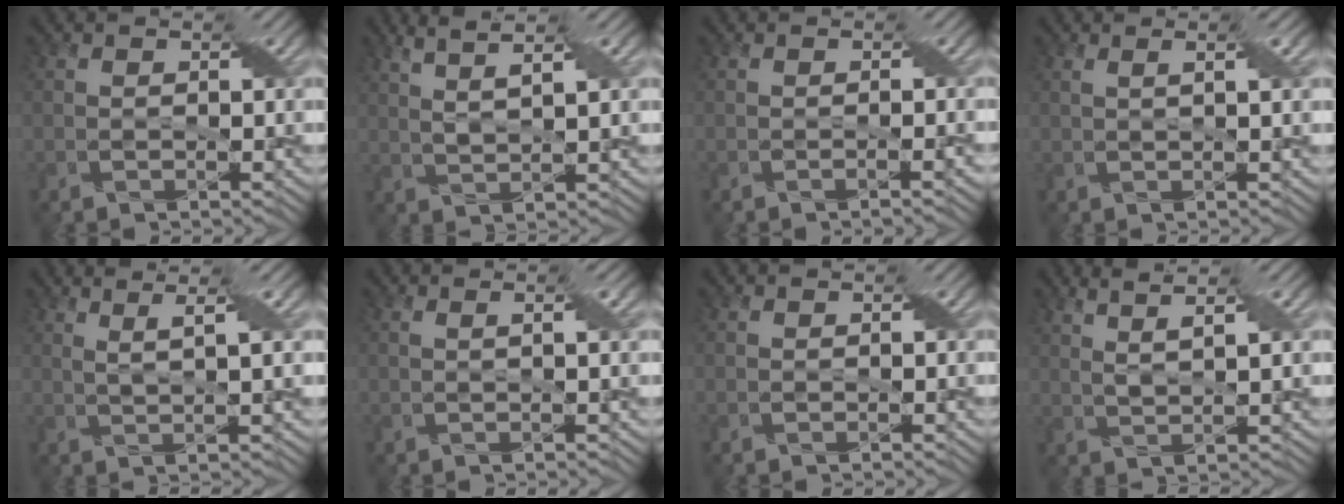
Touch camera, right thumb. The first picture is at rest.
{"total": 5.0, "force": [3.1, 0.8, 3.9], "torque": [-0.069, 0.012, 0.051]}
{"total": 1.1, "force": [-0.4, 0.0, 1.1], "torque": [-0.017, 0.003, -0.009]}
{"total": 2.9, "force": [1.0, 0.4, 2.7], "torque": [-0.040, 0.005, 0.013]}
{"total": 4.8, "force": [2.4, 0.5, 4.1], "torque": [-0.064, 0.007, 0.036]}
{"total": 2.2, "force": [0.5, 0.3, 2.1], "torque": [-0.033, 0.009, 0.004]}
{"total": 0.0}
{"total": 4.9, "force": [3.0, 0.8, 3.8], "torque": [-0.063, 0.014, 0.043]}